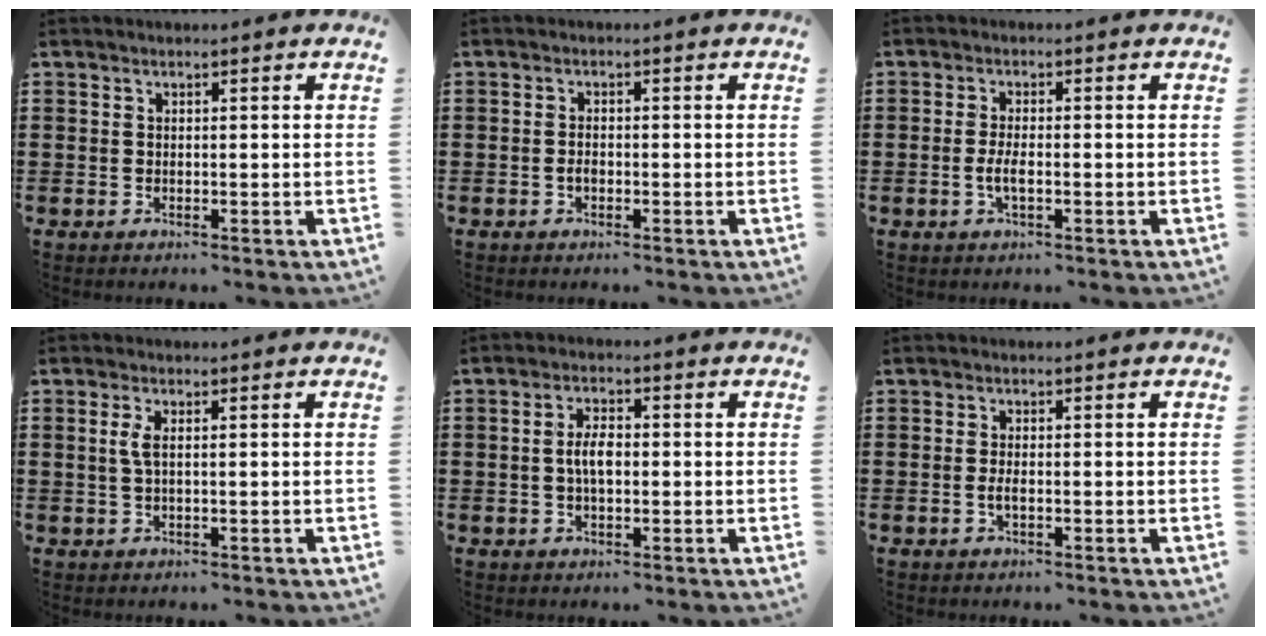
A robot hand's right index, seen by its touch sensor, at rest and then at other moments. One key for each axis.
{"total": 1.4, "fx": -0.6, "fy": 0.6, "fz": 1.1, "tx": -0.023, "ty": -0.001, "tz": -0.010}
{"total": 2.9, "fx": -0.8, "fy": 0.7, "fz": 2.7, "tx": -0.062, "ty": -0.005, "tz": -0.019}
{"total": 2.1, "fx": 0.2, "fy": 0.5, "fz": 2.0, "tx": -0.041, "ty": 0.001, "tz": 0.003}
{"total": 4.0, "fx": -0.3, "fy": 1.6, "fz": 3.6, "tx": -0.076, "ty": -0.001, "tz": -0.009}
{"total": 1.6, "fx": -0.5, "fy": 0.3, "fz": 1.4, "tx": -0.027, "ty": -0.001, "tz": -0.008}